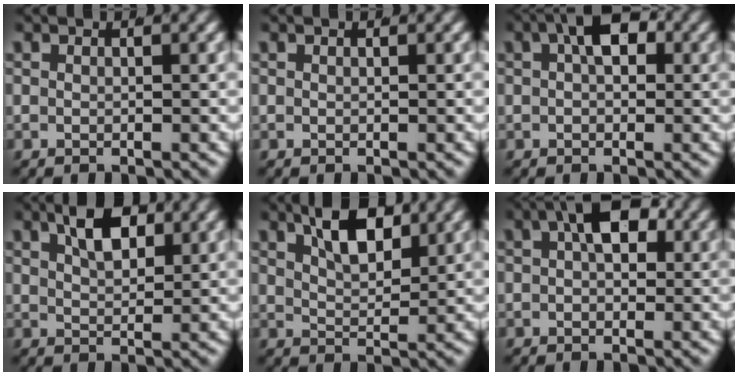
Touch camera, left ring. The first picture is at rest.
{"total": 0.0}
{"total": 3.8, "force": [1.3, 1.7, 3.2], "torque": [-0.042, 0.000, 0.022]}
{"total": 4.3, "force": [2.4, 1.7, 3.2], "torque": [-0.050, -0.007, 0.046]}
{"total": 5.4, "force": [3.2, 2.1, 3.8], "torque": [-0.060, -0.009, 0.058]}
{"total": 4.4, "force": [1.5, 2.0, 3.6], "torque": [-0.049, 0.001, 0.025]}